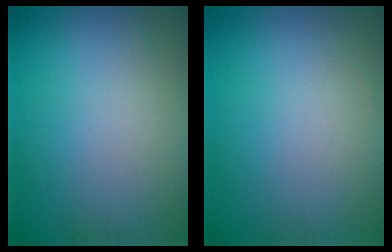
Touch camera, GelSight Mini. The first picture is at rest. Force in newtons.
{"total": 0.0}